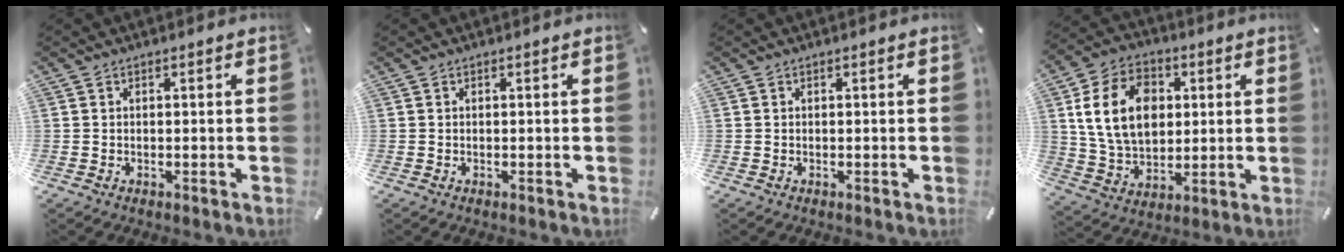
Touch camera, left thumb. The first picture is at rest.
{"total": 0.0}
{"total": 0.0}
{"total": 15.4, "force": [2.9, 11.6, 9.7], "torque": [-0.190, 0.008, 0.047]}